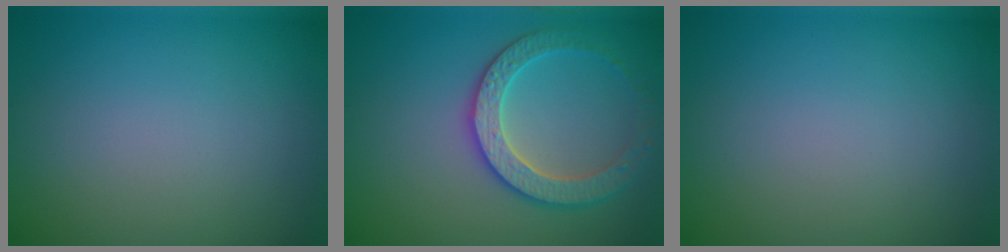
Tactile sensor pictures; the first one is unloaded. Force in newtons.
{"total": 3.6, "press": 3.6, "slide": 0.4}
{"total": 0.0}